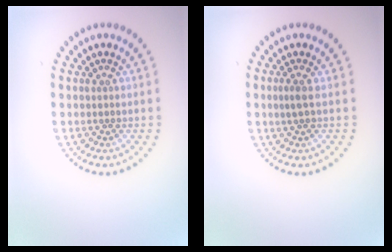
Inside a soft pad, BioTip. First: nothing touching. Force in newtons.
{"total": 1.1, "press": 0.9, "slide": 0.6}